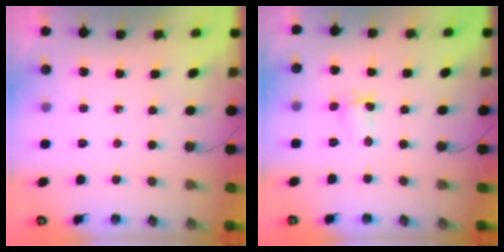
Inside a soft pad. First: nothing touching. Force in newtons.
{"total": 2.5, "press": 2.5, "slide": 0.5}